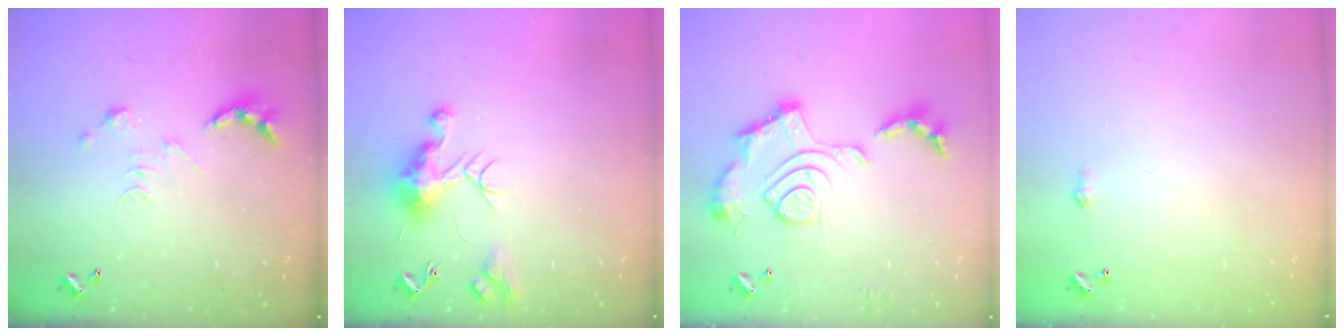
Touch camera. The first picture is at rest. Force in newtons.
{"total": 9.6, "press": 9.5, "slide": 0.9}
{"total": 2.4, "press": 1.9, "slide": 1.5}
{"total": 1.8, "press": 1.8, "slide": 0.3}